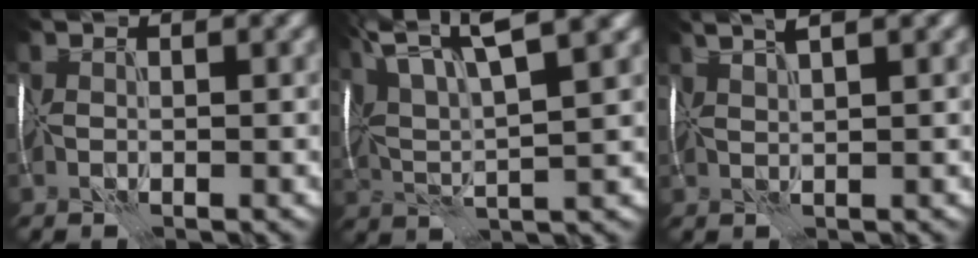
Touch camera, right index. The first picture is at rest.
{"total": 9.9, "force": [6.0, 2.3, 7.5], "torque": [-0.131, 0.028, 0.099]}
{"total": 3.0, "force": [2.2, 0.2, 2.0], "torque": [-0.027, 0.016, 0.038]}